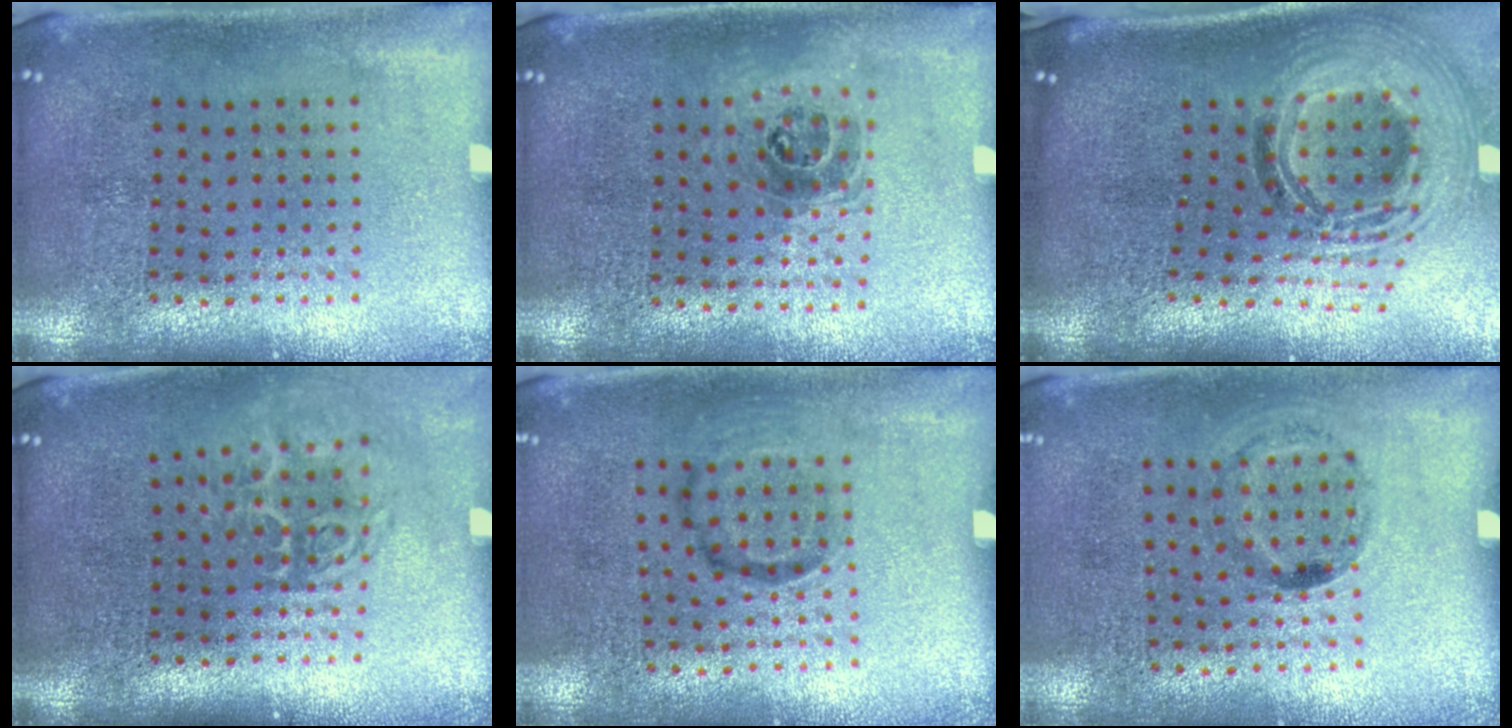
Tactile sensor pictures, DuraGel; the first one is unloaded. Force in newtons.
{"total": 1.0, "press": 0.9, "slide": 0.5}
{"total": 2.1, "press": 1.6, "slide": 1.3}
{"total": 1.7, "press": 1.2, "slide": 1.2}
{"total": 1.0, "press": 0.6, "slide": 0.8}
{"total": 1.3, "press": 0.7, "slide": 1.1}